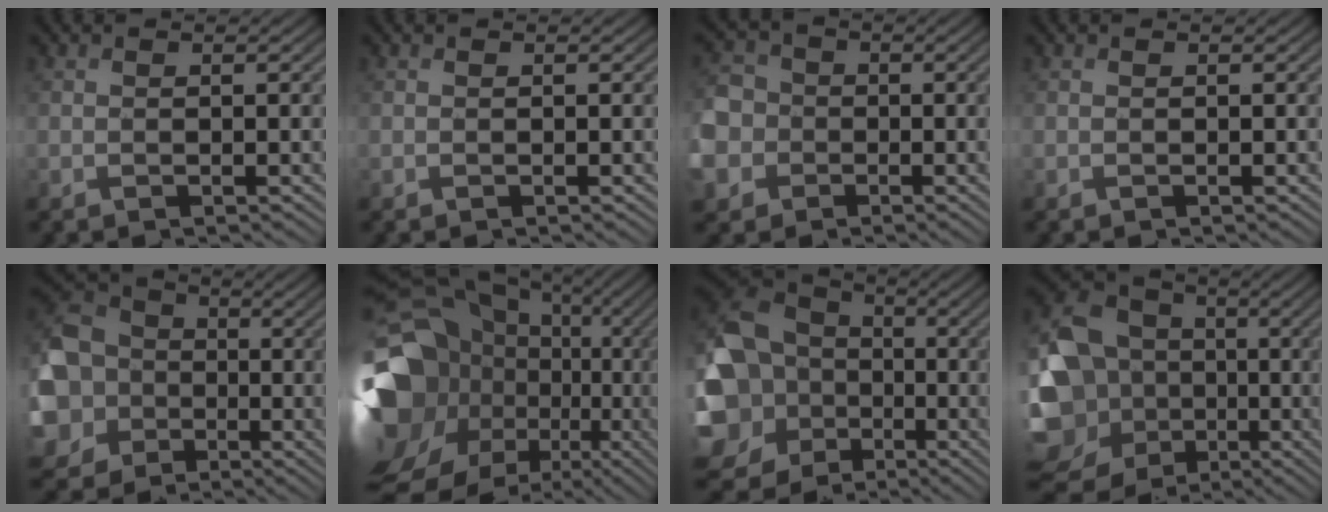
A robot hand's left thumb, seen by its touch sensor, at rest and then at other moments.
{"total": 0.0}
{"total": 10.4, "force": [-3.7, 9.2, 3.3], "torque": [-0.117, -0.041, -0.096]}
{"total": 0.0}
{"total": 16.4, "force": [-2.6, 14.8, 6.5], "torque": [-0.228, -0.010, -0.080]}
{"total": 21.5, "force": [-2.7, 16.6, 13.3], "torque": [-0.329, 0.006, -0.023]}
{"total": 19.2, "force": [-2.2, 16.7, 9.1], "torque": [-0.268, -0.021, -0.055]}
{"total": 18.0, "force": [-3.3, 15.8, 8.0], "torque": [-0.231, -0.003, -0.046]}